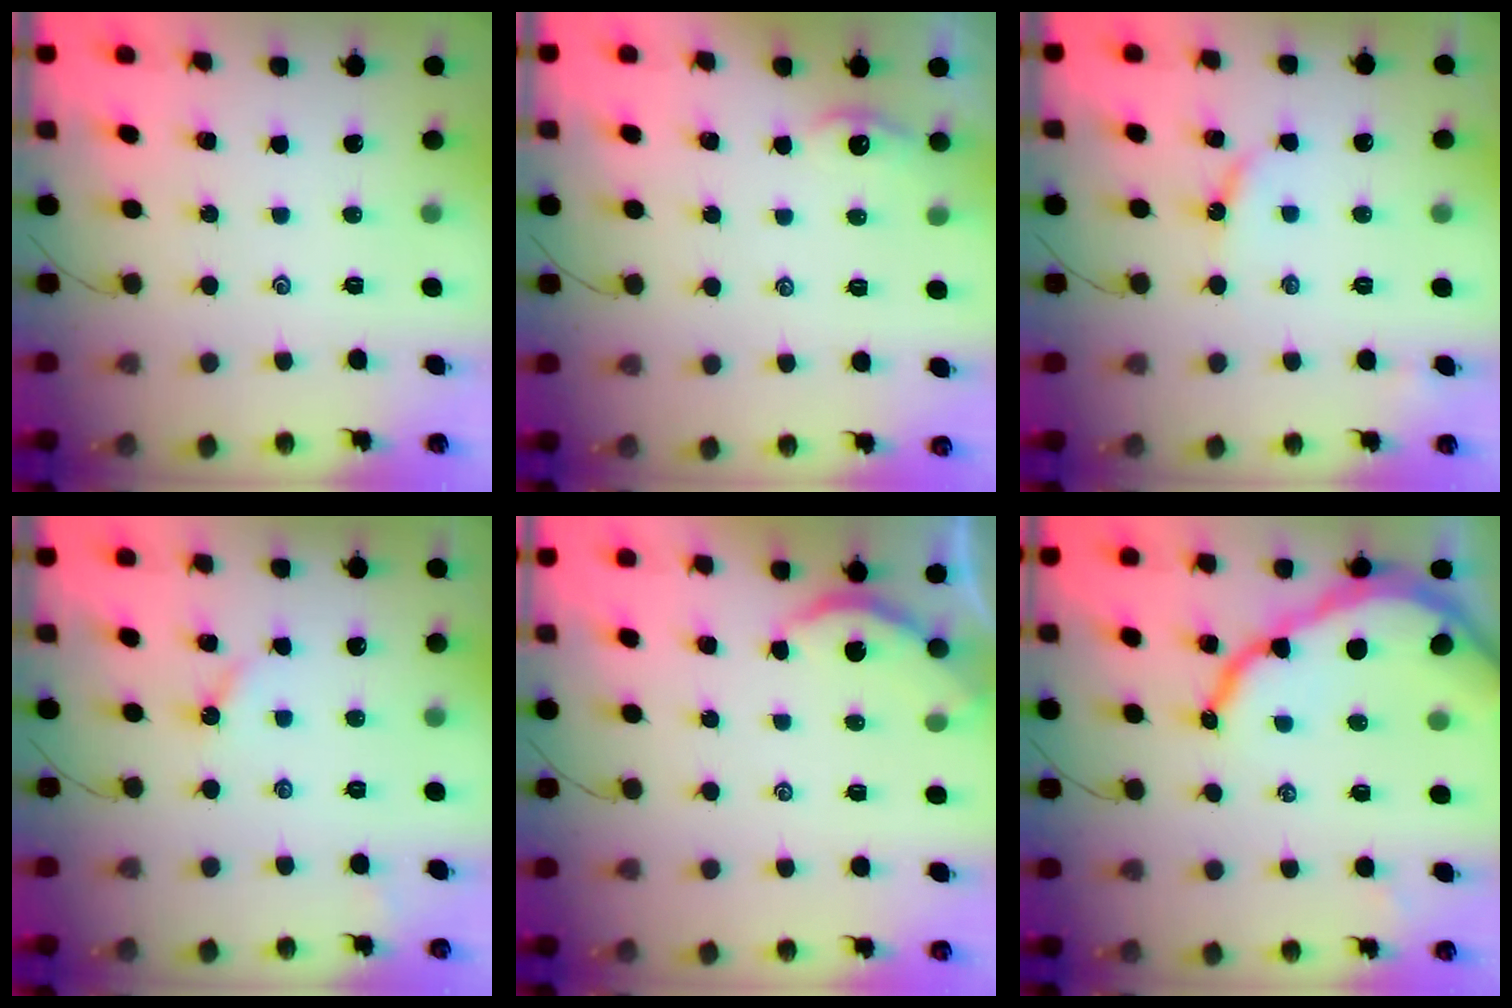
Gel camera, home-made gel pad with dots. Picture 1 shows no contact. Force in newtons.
{"total": 2.7, "press": 2.7, "slide": 0.3}
{"total": 5.1, "press": 5.0, "slide": 0.6}
{"total": 2.6, "press": 2.6, "slide": 0.3}
{"total": 3.4, "press": 3.4, "slide": 0.3}
{"total": 16.5, "press": 16.4, "slide": 1.5}